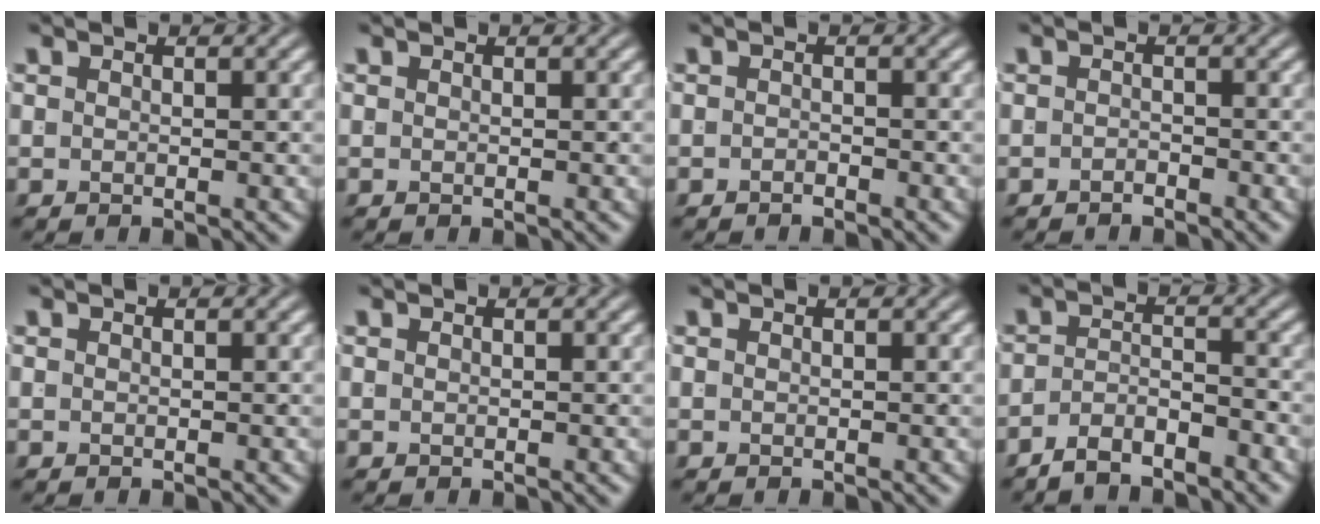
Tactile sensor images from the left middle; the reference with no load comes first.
{"total": 0.0}
{"total": 1.0, "force": [-0.8, -0.5, -0.1], "torque": [0.005, -0.005, -0.013]}
{"total": 1.3, "force": [-1.2, -0.4, -0.1], "torque": [0.007, -0.007, -0.018]}
{"total": 0.0}
{"total": 0.6, "force": [0.1, -0.6, 0.0], "torque": [0.005, -0.001, 0.004]}
{"total": 0.0}
{"total": 3.6, "force": [-3.3, 0.8, 1.0], "torque": [-0.008, -0.007, -0.057]}